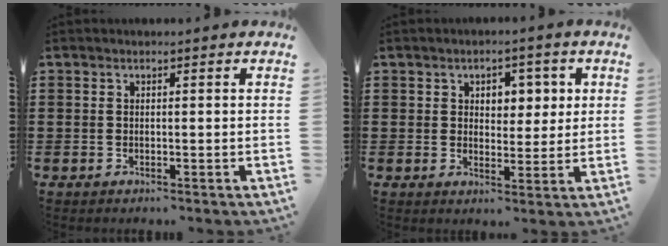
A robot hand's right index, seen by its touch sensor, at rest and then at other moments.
{"total": 3.9, "force": [1.5, 2.9, 2.1], "torque": [-0.028, 0.004, 0.017]}